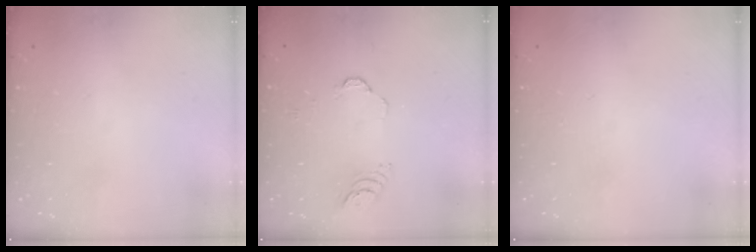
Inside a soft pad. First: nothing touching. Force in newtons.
{"total": 3.5, "press": 3.5, "slide": 0.2}
{"total": 0.0}